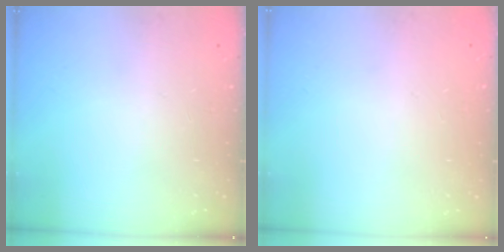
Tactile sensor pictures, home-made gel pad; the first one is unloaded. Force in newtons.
{"total": 0.0}